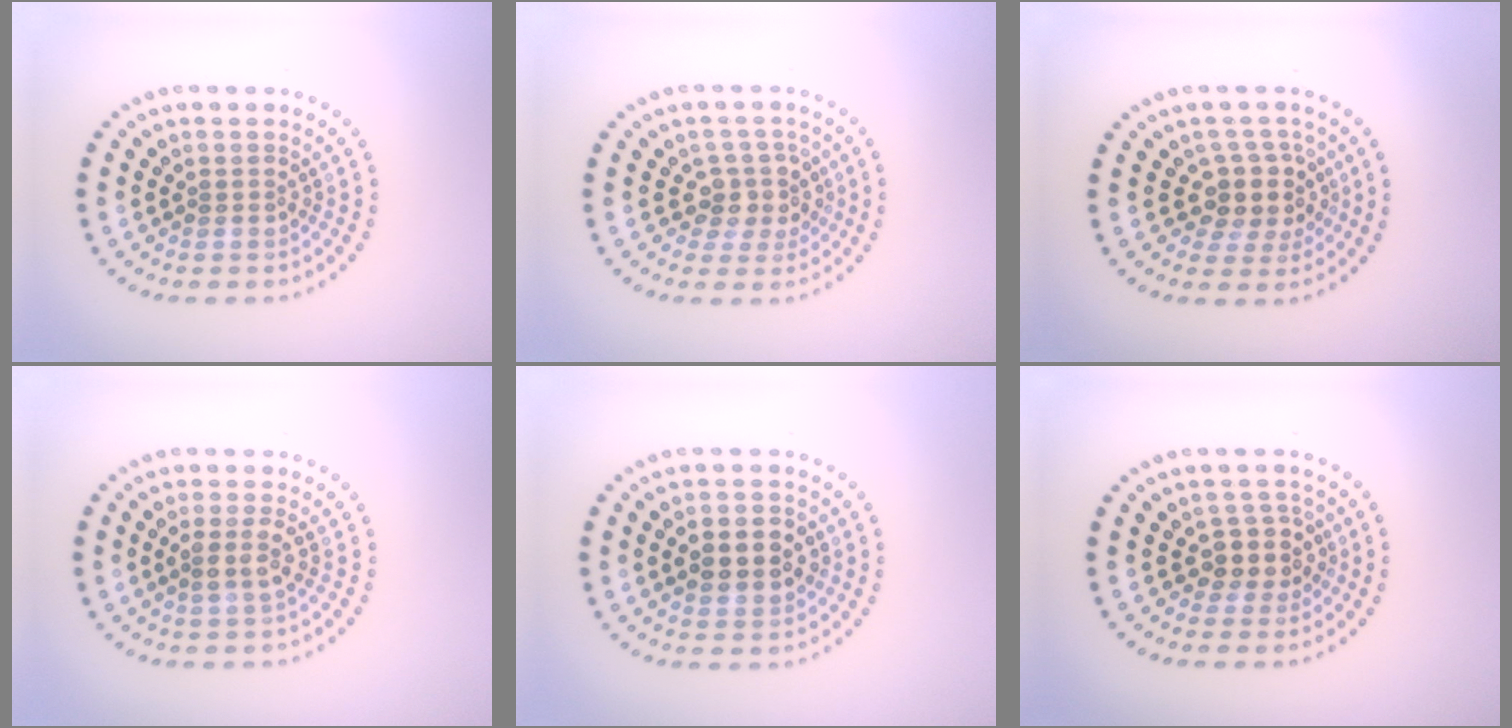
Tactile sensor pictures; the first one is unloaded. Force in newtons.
{"total": 3.2, "press": 2.5, "slide": 2.0}
{"total": 3.8, "press": 3.2, "slide": 2.1}
{"total": 1.8, "press": 1.7, "slide": 0.5}
{"total": 4.6, "press": 4.6, "slide": 0.3}
{"total": 2.9, "press": 2.5, "slide": 1.4}